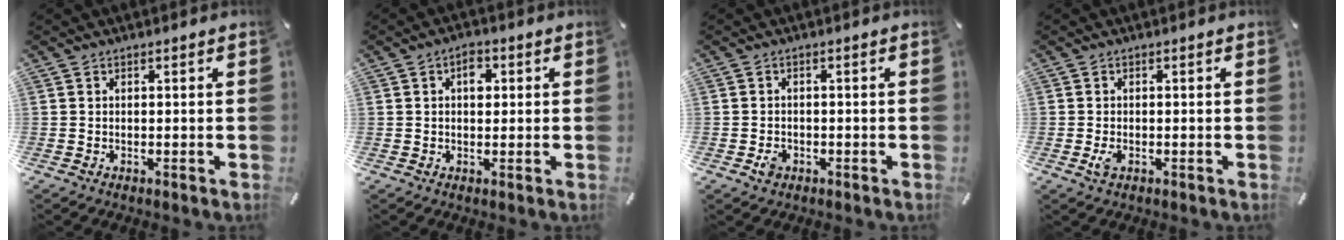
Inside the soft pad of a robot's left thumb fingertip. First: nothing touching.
{"total": 3.9, "force": [1.0, 2.5, 2.8], "torque": [-0.027, -0.003, 0.008]}
{"total": 2.3, "force": [-1.0, 1.8, 1.1], "torque": [-0.018, 0.004, -0.017]}
{"total": 2.1, "force": [-0.7, 1.2, 1.6], "torque": [-0.042, -0.004, -0.015]}